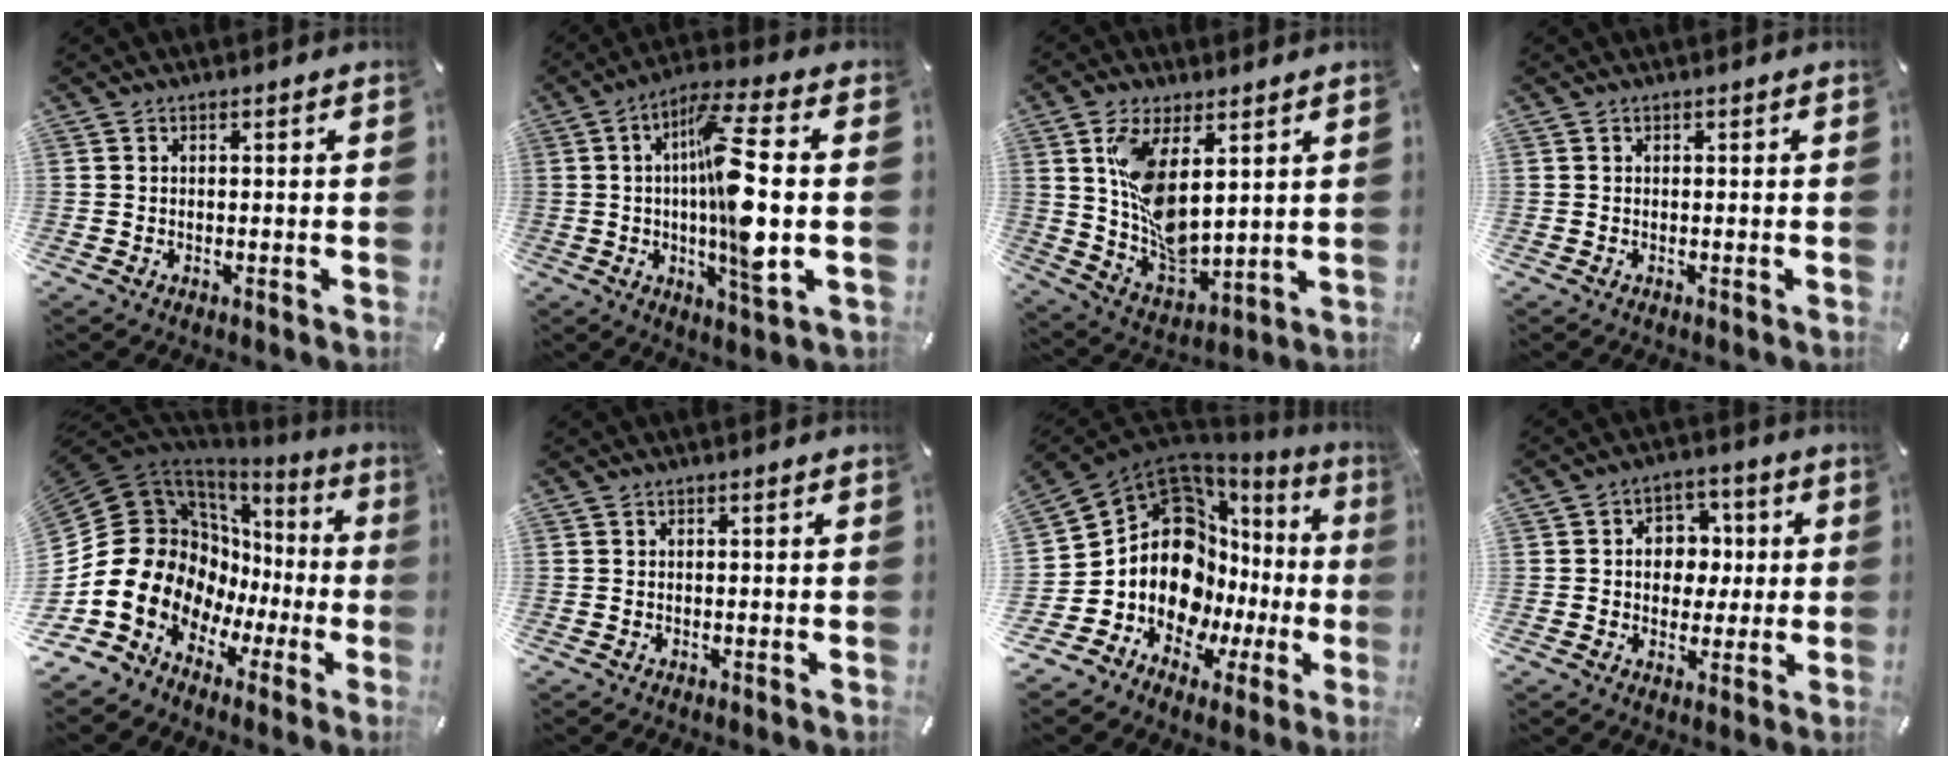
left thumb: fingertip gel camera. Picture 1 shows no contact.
{"total": 16.2, "force": [0.2, 3.0, 15.9], "torque": [-0.287, -0.013, -0.005]}
{"total": 12.9, "force": [4.4, 7.0, 9.9], "torque": [-0.193, -0.026, 0.086]}
{"total": 0.0}
{"total": 19.1, "force": [-0.9, 16.3, 9.8], "torque": [-0.221, -0.034, 0.014]}
{"total": 0.0}
{"total": 16.8, "force": [1.7, 12.9, 10.6], "torque": [-0.204, -0.061, 0.036]}
{"total": 8.1, "force": [0.4, 7.0, 4.0], "torque": [-0.052, 0.008, 0.005]}